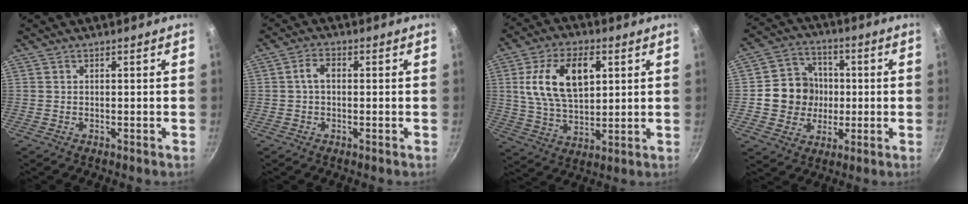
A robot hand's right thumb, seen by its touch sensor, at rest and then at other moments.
{"total": 3.3, "force": [0.1, 2.2, 2.5], "torque": [-0.044, 0.012, -0.003]}
{"total": 15.7, "force": [4.1, 9.1, 12.1], "torque": [-0.195, -0.005, 0.074]}
{"total": 11.4, "force": [-0.2, 10.6, 4.3], "torque": [-0.035, 0.020, -0.010]}